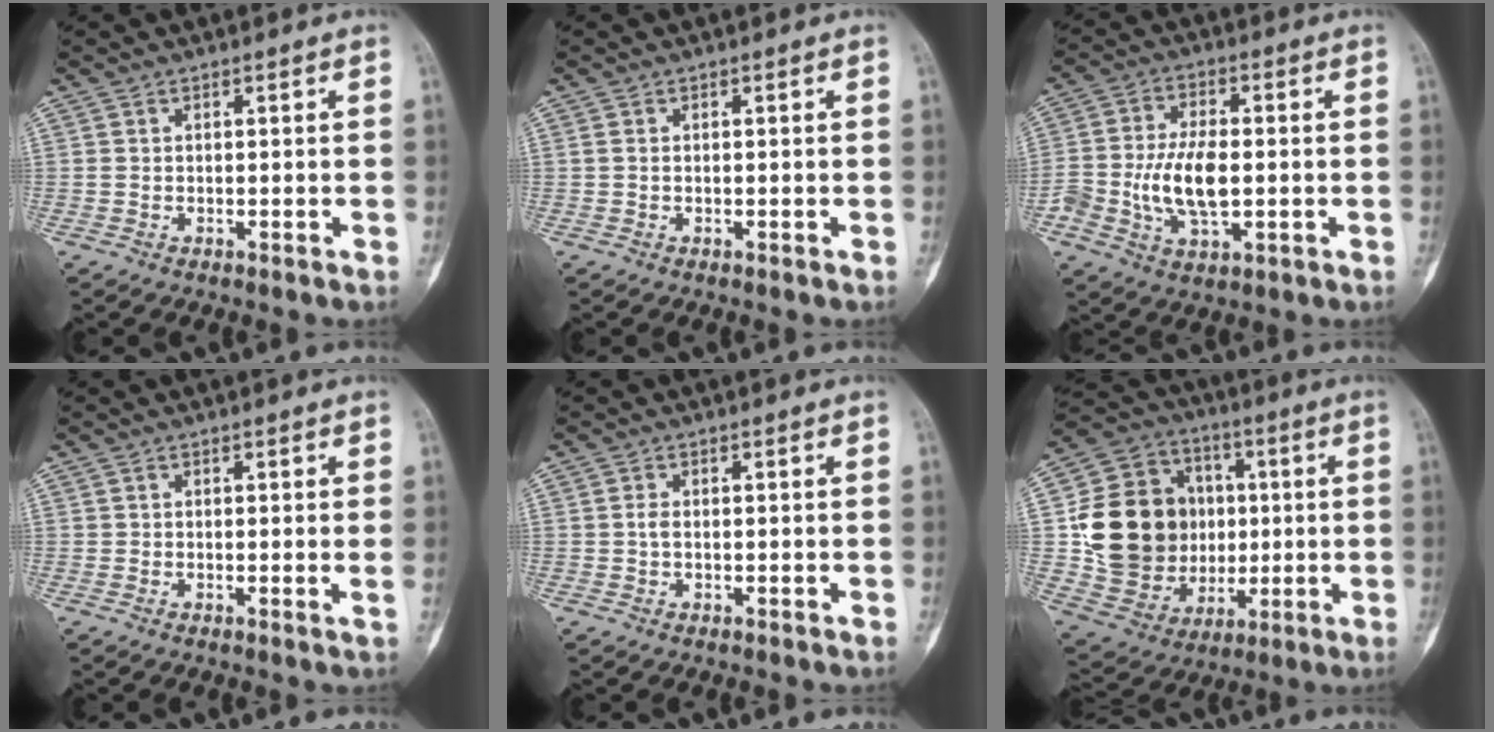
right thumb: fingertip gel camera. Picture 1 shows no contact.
{"total": 0.6, "force": [-0.1, 0.3, 0.5], "torque": [-0.012, 0.001, -0.002]}
{"total": 11.2, "force": [-1.4, 5.7, 9.5], "torque": [-0.185, 0.006, -0.025]}
{"total": 0.6, "force": [0.1, -0.1, 0.6], "torque": [-0.009, -0.002, -0.003]}
{"total": 1.2, "force": [-0.1, 0.7, 1.0], "torque": [-0.020, 0.000, -0.006]}
{"total": 21.6, "force": [1.2, 18.1, 11.6], "torque": [-0.178, 0.020, 0.041]}